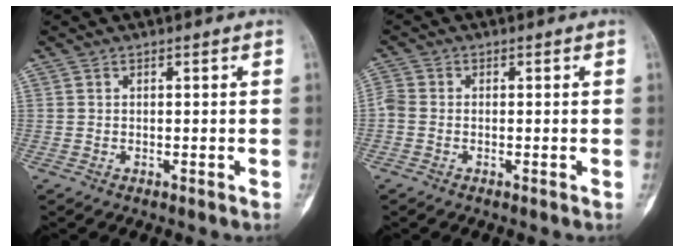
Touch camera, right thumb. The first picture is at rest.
{"total": 2.3, "force": [-0.6, 1.6, 1.6], "torque": [-0.044, 0.001, -0.024]}